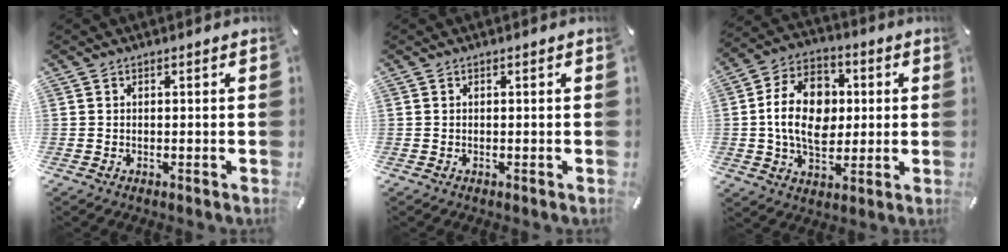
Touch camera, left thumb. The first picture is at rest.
{"total": 0.0}
{"total": 15.3, "force": [0.4, 11.3, 10.3], "torque": [-0.204, 0.018, 0.006]}